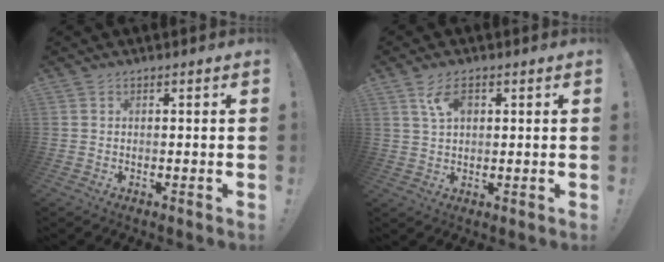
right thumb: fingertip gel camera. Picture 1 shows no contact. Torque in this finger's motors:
{"motor_torque": [-0.01, 0.03, -0.08, 0.20, 0.17]}